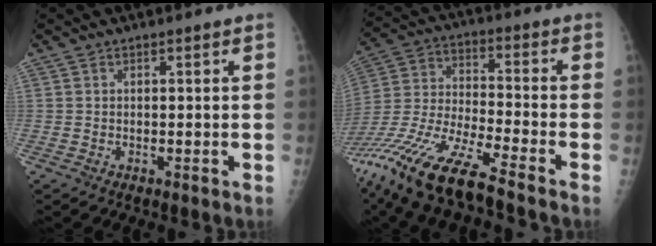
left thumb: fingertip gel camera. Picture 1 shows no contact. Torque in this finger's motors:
{"motor_torque": [0.67, 1.52, 1.21, 1.28, 0.22]}